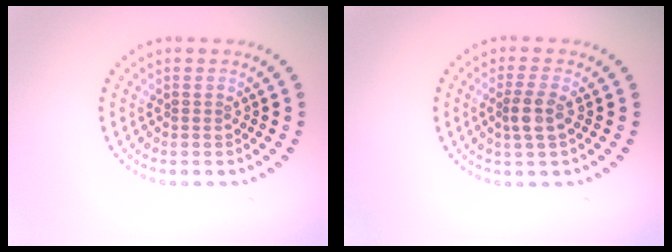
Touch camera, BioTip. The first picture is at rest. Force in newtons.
{"total": 2.3, "press": 1.9, "slide": 1.2}